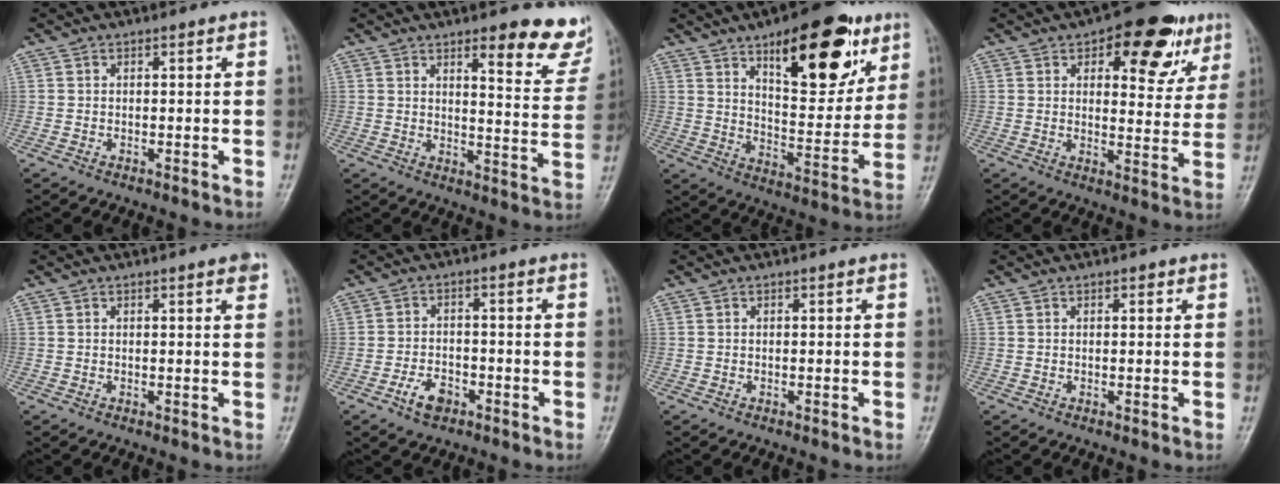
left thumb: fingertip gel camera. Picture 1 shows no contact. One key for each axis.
{"total": 12.2, "fx": 8.5, "fy": 3.4, "fz": 8.0, "tx": -0.061, "ty": -0.059, "tz": 0.102}
{"total": 21.9, "fx": 11.5, "fy": 9.2, "fz": 16.2, "tx": -0.183, "ty": -0.050, "tz": 0.175}
{"total": 14.4, "fx": 7.4, "fy": 7.0, "fz": 10.2, "tx": -0.075, "ty": -0.021, "tz": 0.095}
{"total": 1.8, "fx": 1.1, "fy": 0.2, "fz": 1.4, "tx": -0.018, "ty": -0.003, "tz": 0.011}
{"total": 4.8, "fx": -2.6, "fy": 2.9, "fz": 2.8, "tx": -0.041, "ty": 0.018, "tz": -0.047}
{"total": 0.0}
{"total": 0.9, "fx": 0.5, "fy": 0.5, "fz": 0.6, "tx": -0.004, "ty": -0.001, "tz": 0.006}